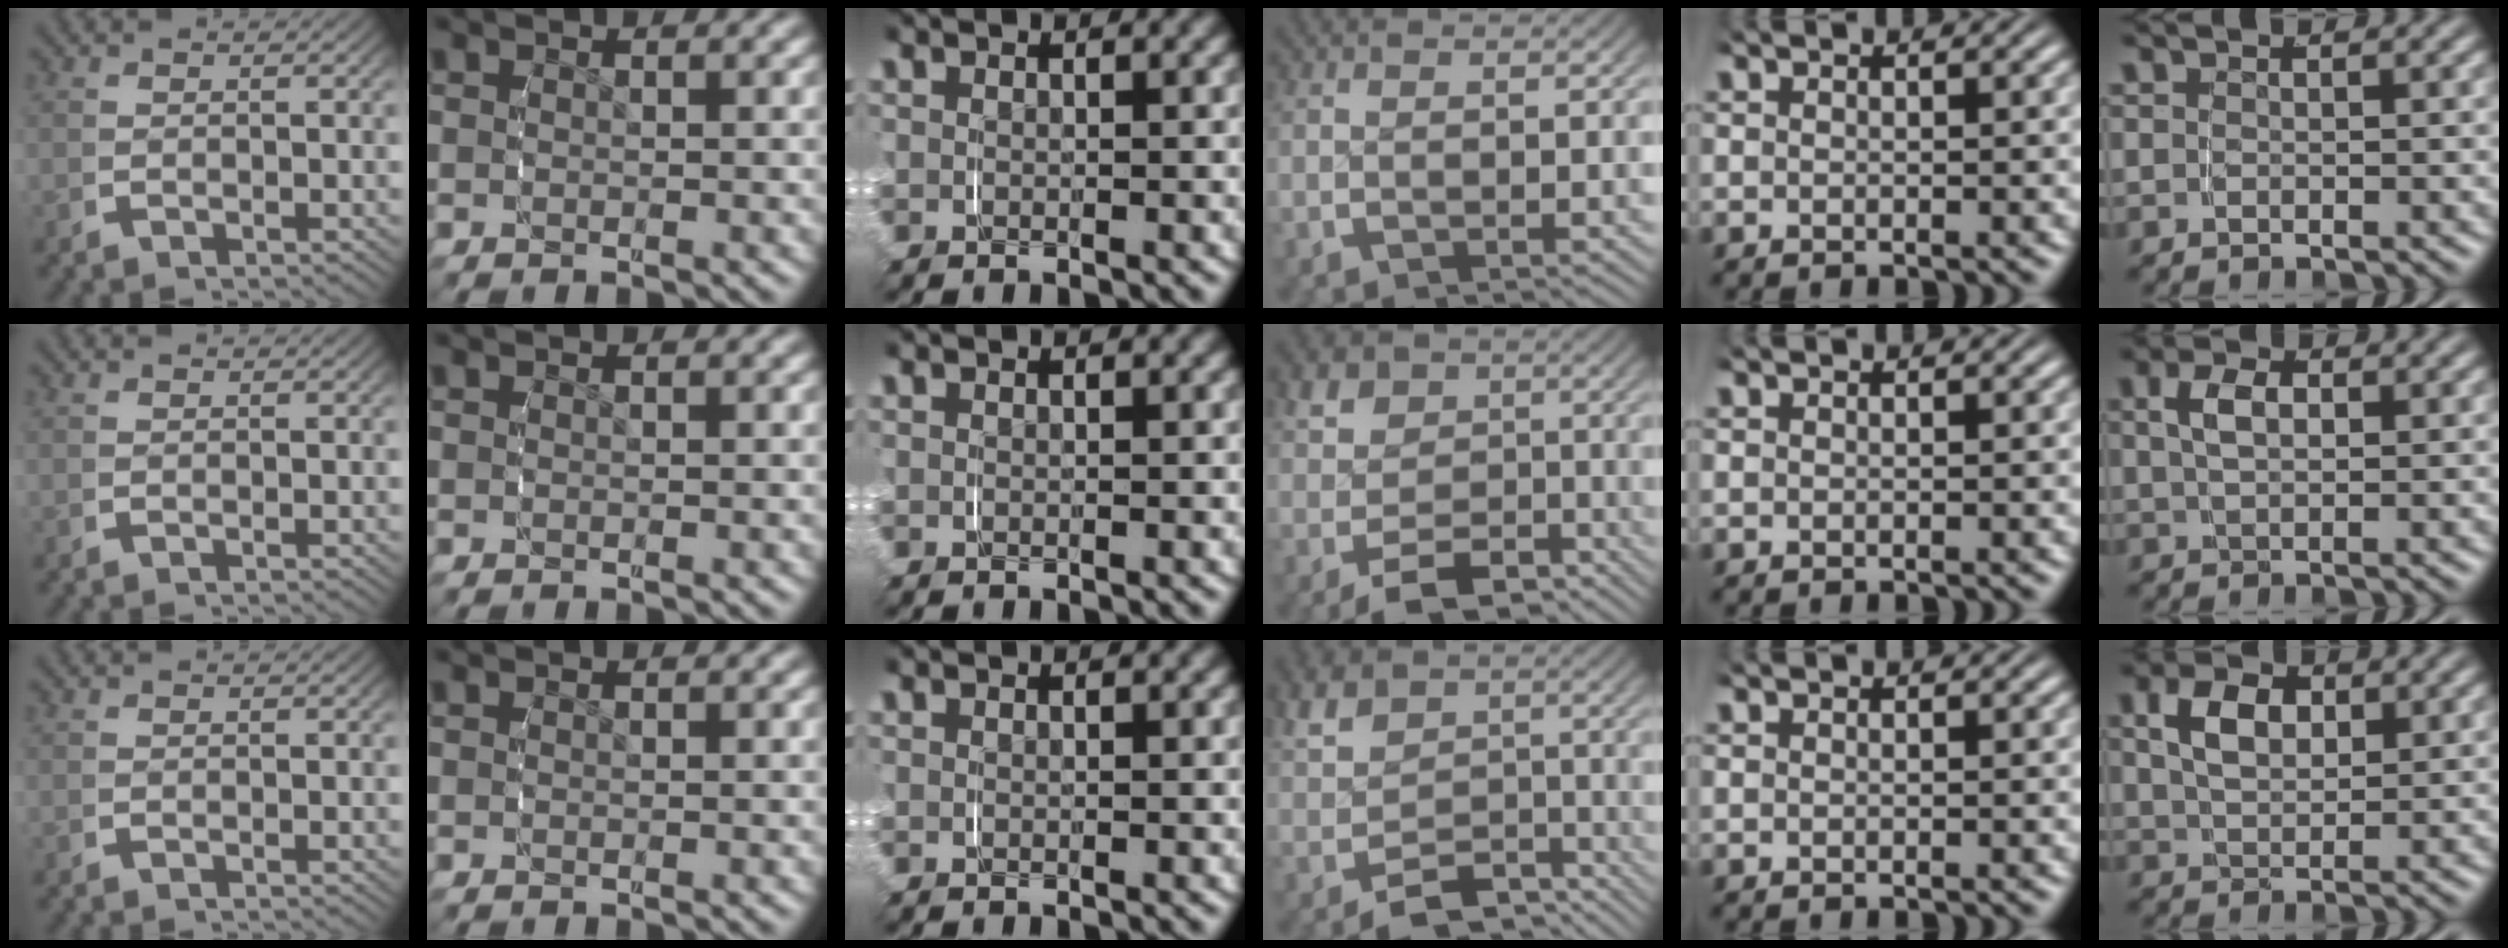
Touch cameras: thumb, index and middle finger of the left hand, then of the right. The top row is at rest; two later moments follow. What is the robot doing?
{"motion": "grasp_and_lifting", "object": "ribbon"}